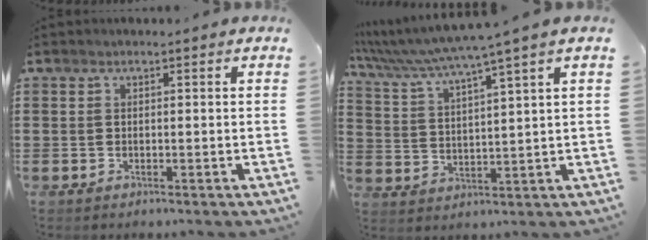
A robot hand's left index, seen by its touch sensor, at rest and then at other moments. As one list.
[{"total": 5.1, "force": [4.3, -1.3, 2.5], "torque": [-0.069, -0.038, 0.066]}]